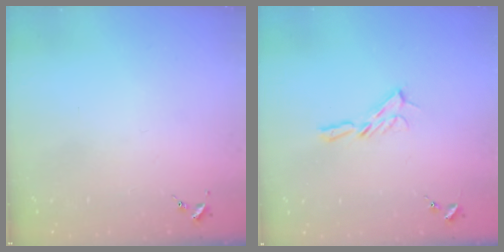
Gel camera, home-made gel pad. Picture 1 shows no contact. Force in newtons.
{"total": 5.9, "press": 5.9, "slide": 0.5}